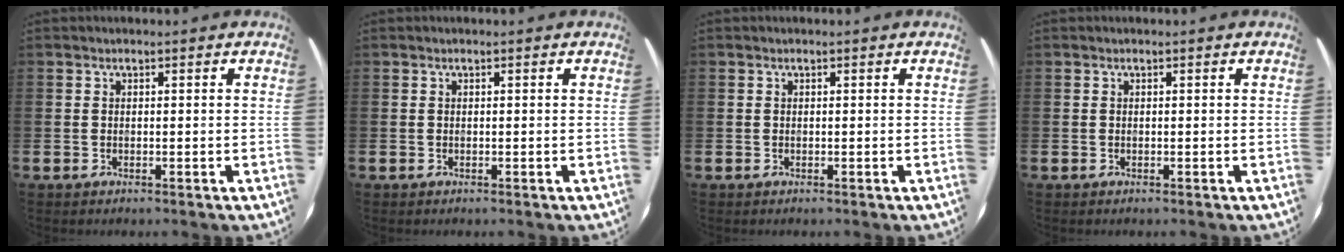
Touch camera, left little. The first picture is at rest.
{"total": 0.0}
{"total": 0.0}
{"total": 0.0}